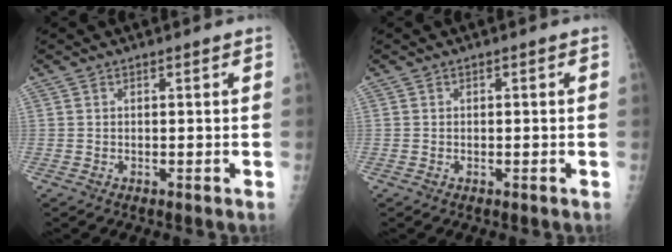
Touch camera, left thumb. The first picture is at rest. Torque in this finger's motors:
{"motor_torque": [-0.39, 0.39, -0.12, 0.12, 0.00]}